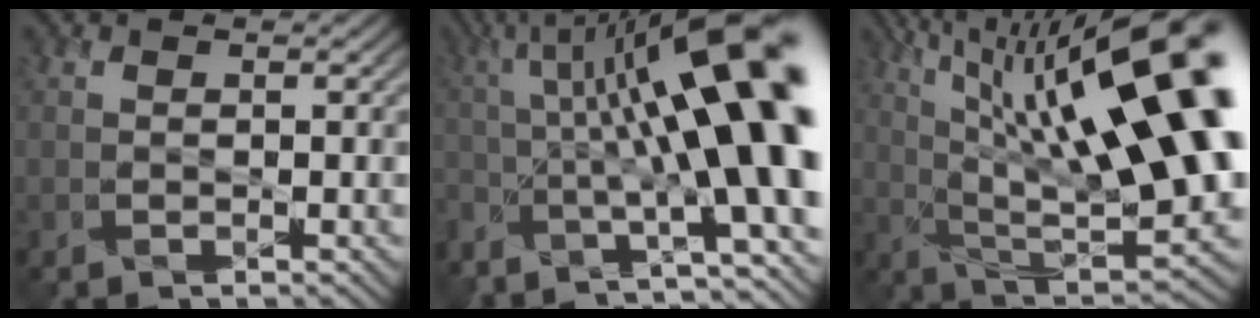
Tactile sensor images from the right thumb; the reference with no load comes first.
{"total": 18.9, "force": [-1.3, 4.9, 18.2], "torque": [-0.253, -0.002, -0.022]}
{"total": 21.4, "force": [6.7, 6.7, 19.1], "torque": [-0.295, 0.035, 0.111]}